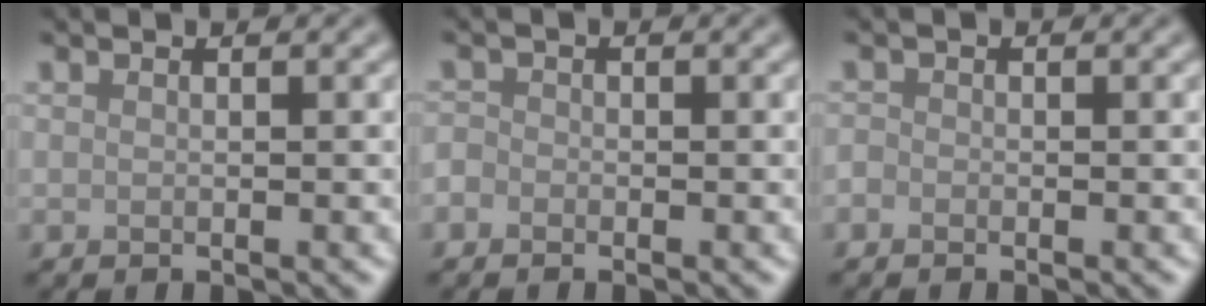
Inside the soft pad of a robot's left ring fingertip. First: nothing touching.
{"total": 1.0, "force": [-0.9, -0.1, -0.4], "torque": [-0.001, -0.001, -0.006]}
{"total": 0.8, "force": [-0.6, -0.3, -0.4], "torque": [-0.005, -0.003, -0.001]}